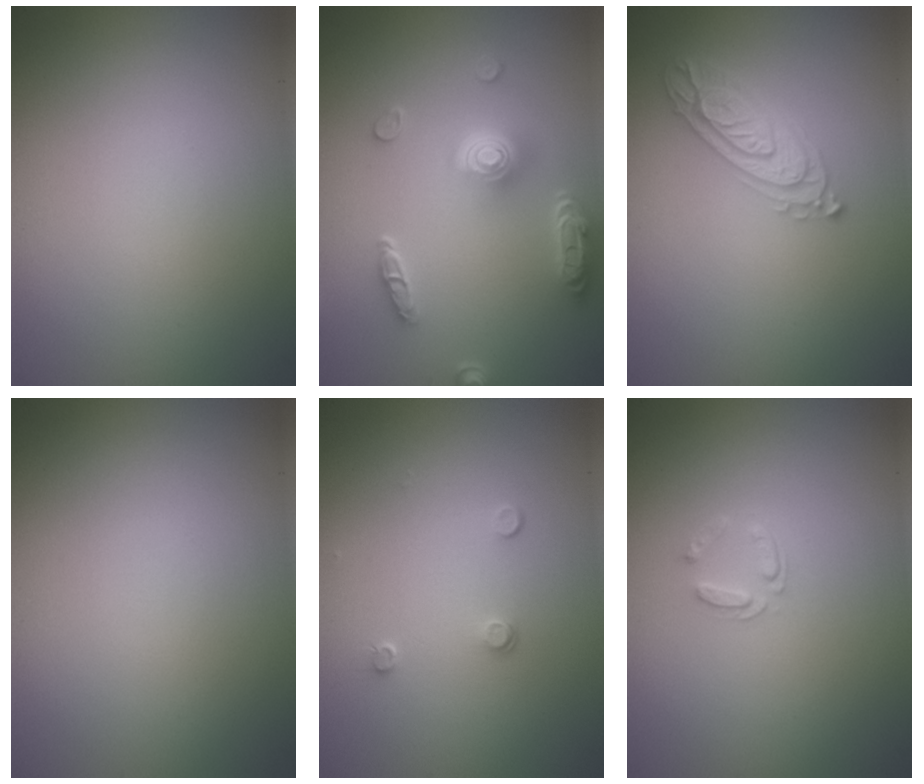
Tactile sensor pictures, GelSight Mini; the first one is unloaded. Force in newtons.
{"total": 4.9, "press": 4.0, "slide": 2.9}
{"total": 3.0, "press": 2.9, "slide": 0.7}
{"total": 0.0}
{"total": 0.9, "press": 0.6, "slide": 0.6}
{"total": 1.1, "press": 0.7, "slide": 0.9}